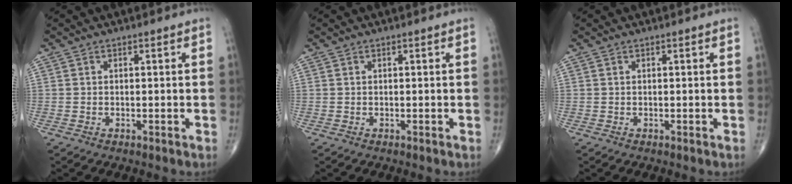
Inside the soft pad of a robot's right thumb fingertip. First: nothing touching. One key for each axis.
{"total": 0.0}
{"total": 0.0}